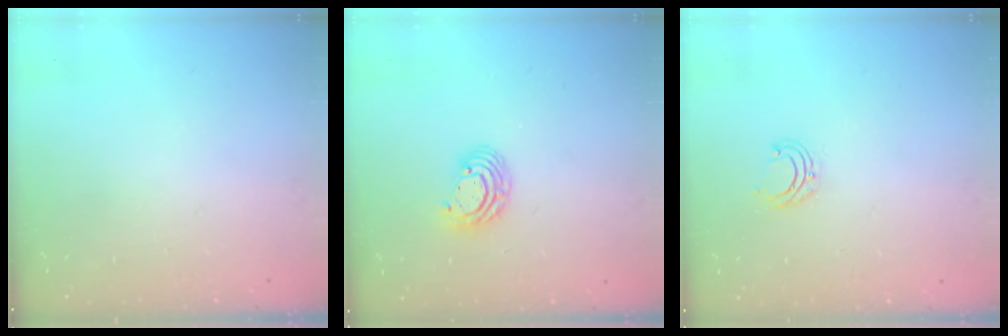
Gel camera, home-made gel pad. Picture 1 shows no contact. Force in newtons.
{"total": 7.6, "press": 7.5, "slide": 1.2}
{"total": 4.6, "press": 4.5, "slide": 0.5}